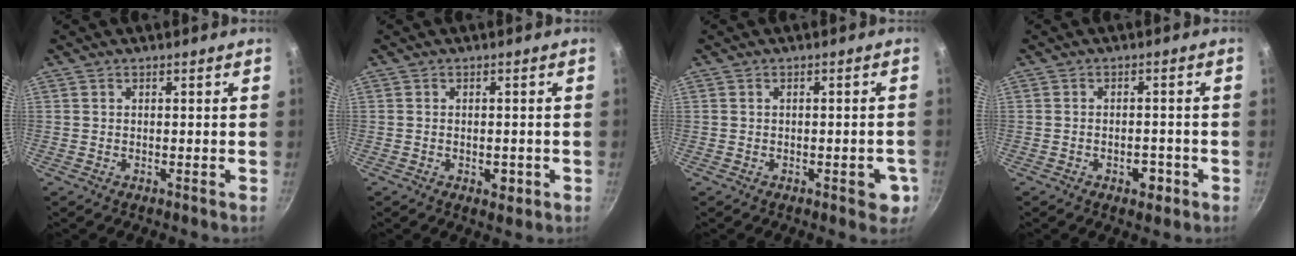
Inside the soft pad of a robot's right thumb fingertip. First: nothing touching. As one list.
[{"total": 2.7, "force": [-0.8, 1.6, 2.0], "torque": [-0.024, 0.002, -0.010]}, {"total": 4.5, "force": [-1.6, 2.0, 3.7], "torque": [-0.026, 0.006, -0.020]}, {"total": 3.6, "force": [-1.7, 2.1, 2.4], "torque": [-0.022, 0.012, -0.021]}]